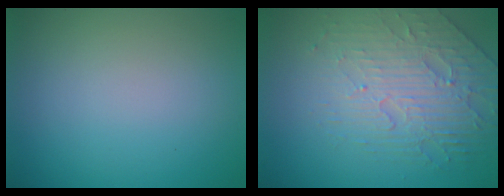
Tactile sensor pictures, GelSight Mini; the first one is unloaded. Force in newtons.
{"total": 4.3, "press": 4.0, "slide": 1.7}